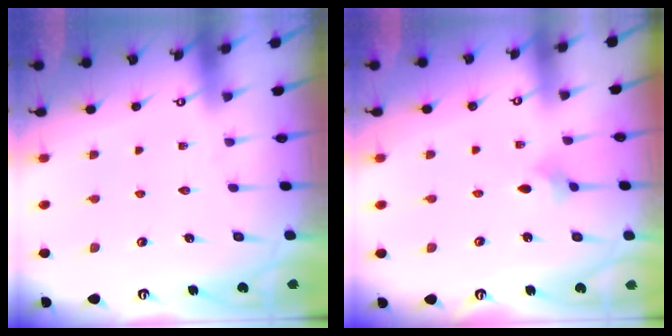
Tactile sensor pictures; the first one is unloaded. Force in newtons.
{"total": 2.8, "press": 2.7, "slide": 0.6}